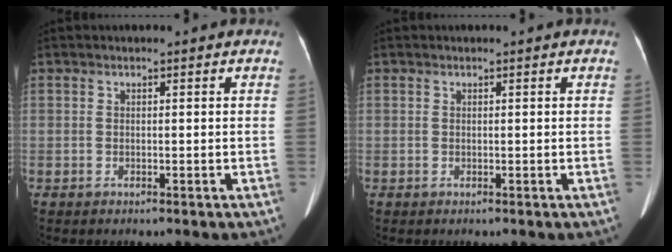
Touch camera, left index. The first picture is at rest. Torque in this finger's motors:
{"motor_torque": [0.01, 0.01, 0.01, 0.00]}